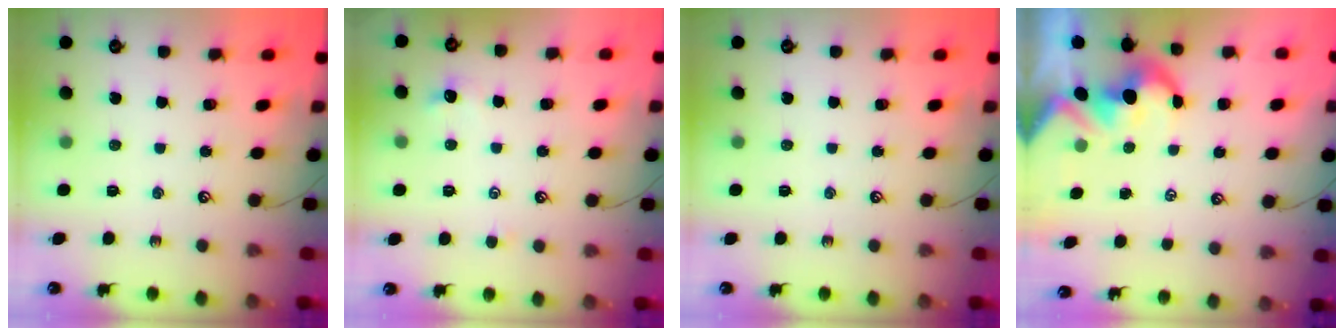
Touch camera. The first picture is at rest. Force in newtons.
{"total": 0.9, "press": 0.9, "slide": 0.2}
{"total": 0.0}
{"total": 2.4, "press": 2.1, "slide": 1.1}